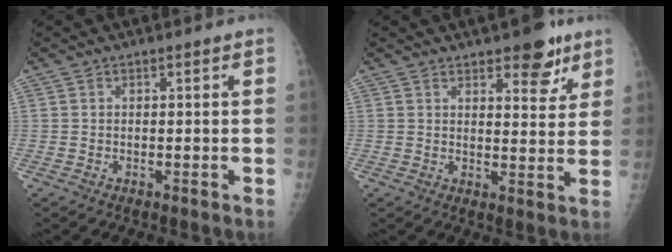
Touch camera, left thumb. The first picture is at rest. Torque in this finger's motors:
{"motor_torque": [0.00, 0.08, 0.00, -0.10, 0.02]}